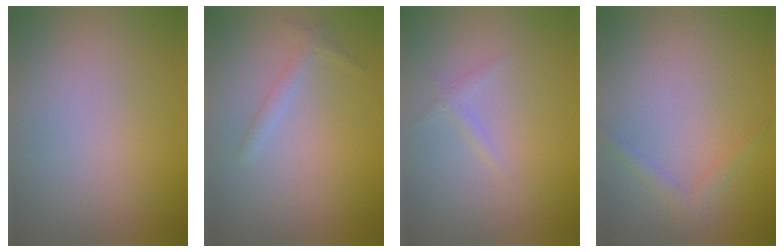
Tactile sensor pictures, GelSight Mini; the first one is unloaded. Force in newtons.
{"total": 1.1, "press": 1.1, "slide": 0.1}
{"total": 0.8, "press": 0.8, "slide": 0.0}
{"total": 1.2, "press": 1.2, "slide": 0.1}